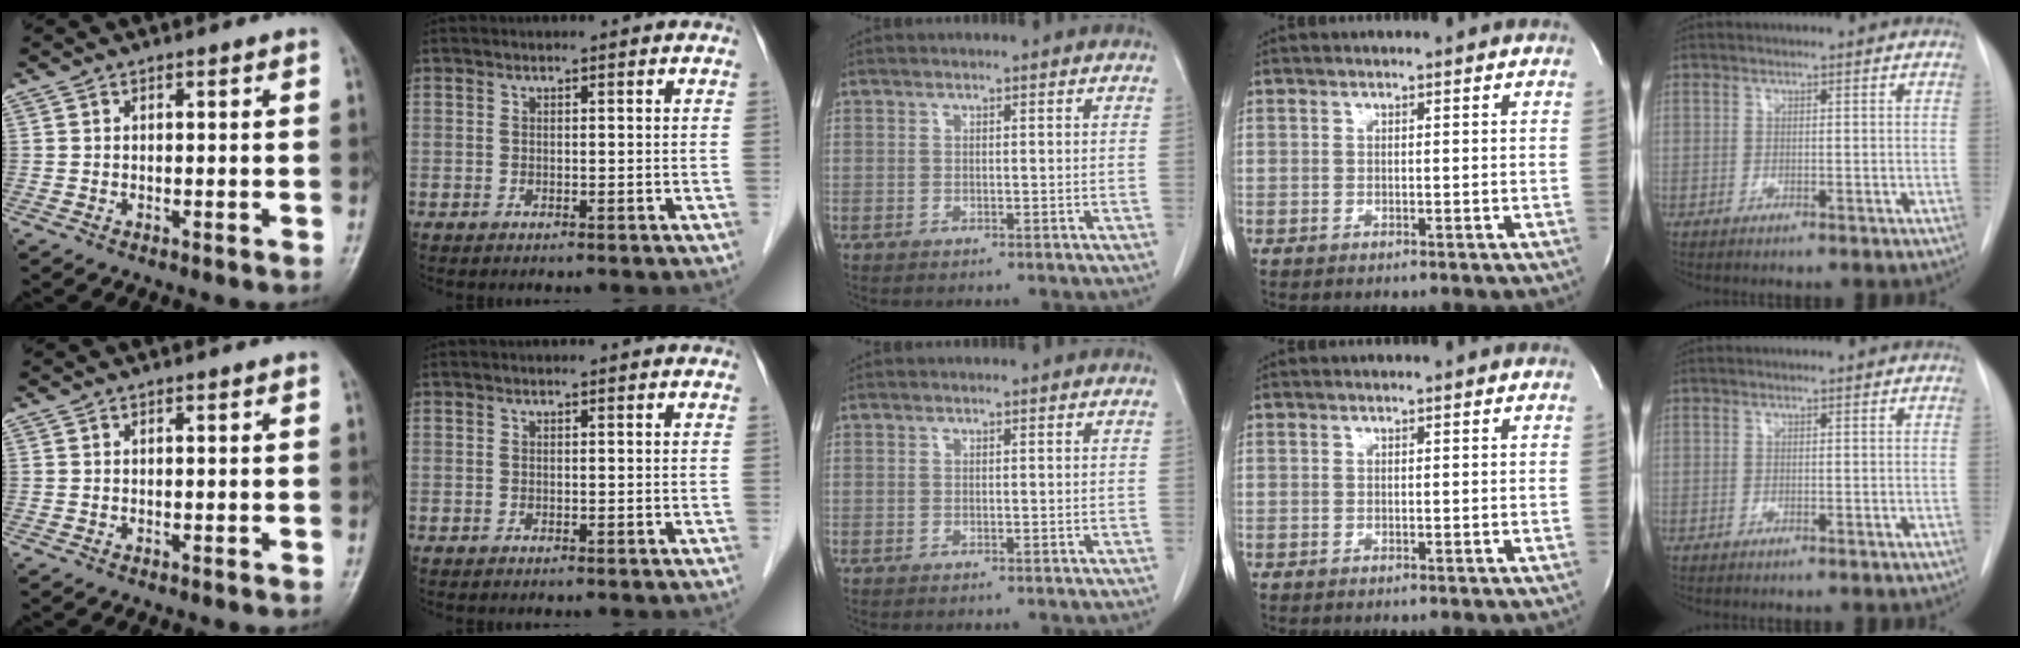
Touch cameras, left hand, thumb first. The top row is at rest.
{}